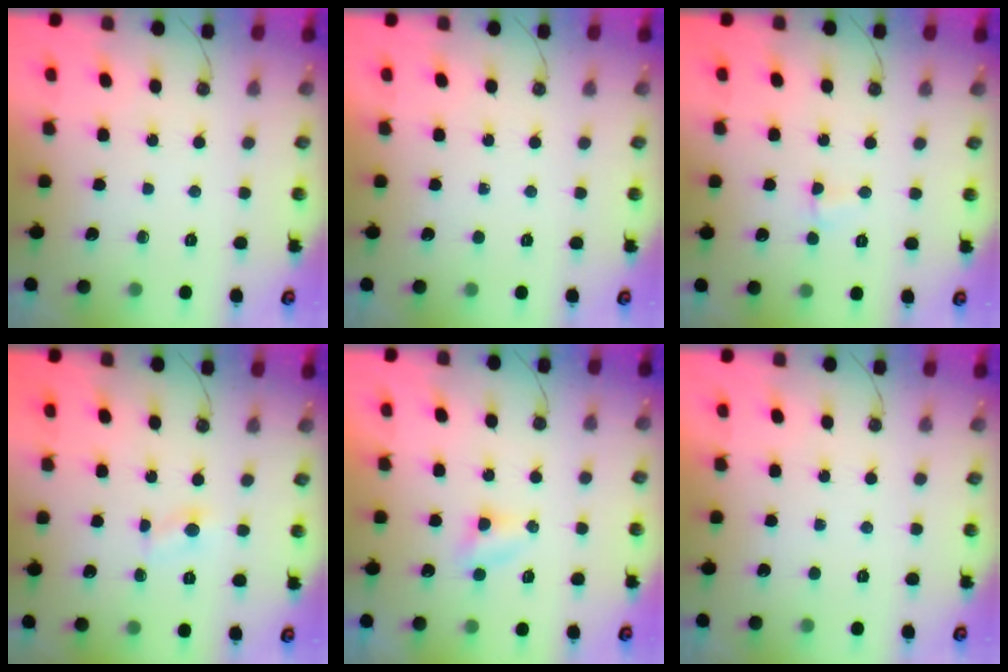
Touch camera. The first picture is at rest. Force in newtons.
{"total": 0.0}
{"total": 2.9, "press": 2.9, "slide": 0.6}
{"total": 3.1, "press": 3.1, "slide": 0.4}
{"total": 4.2, "press": 4.2, "slide": 0.4}
{"total": 0.0}